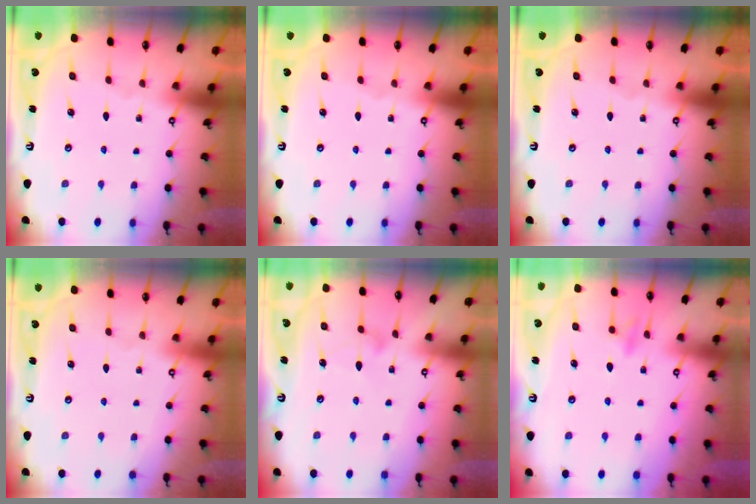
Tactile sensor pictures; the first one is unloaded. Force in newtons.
{"total": 0.0}
{"total": 0.0}
{"total": 4.0, "press": 4.0, "slide": 0.1}
{"total": 4.3, "press": 4.3, "slide": 0.1}
{"total": 9.3, "press": 9.3, "slide": 0.9}